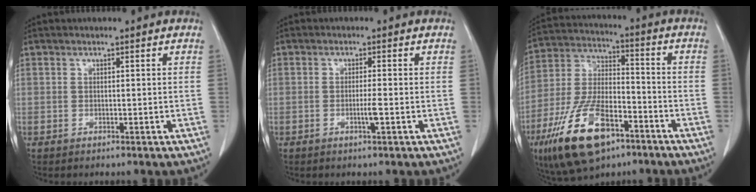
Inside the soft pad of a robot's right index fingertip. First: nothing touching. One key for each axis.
{"total": 2.0, "fx": -0.7, "fy": -0.2, "fz": 1.9, "tx": -0.038, "ty": -0.003, "tz": -0.012}
{"total": 16.4, "fx": -9.1, "fy": 7.0, "fz": 11.7, "tx": -0.241, "ty": -0.002, "tz": -0.160}